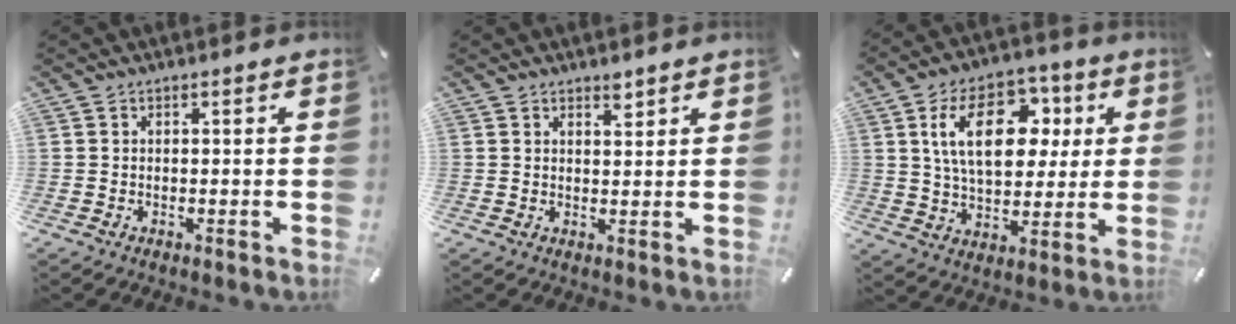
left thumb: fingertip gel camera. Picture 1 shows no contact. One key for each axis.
{"total": 2.3, "fx": 1.8, "fy": 1.1, "fz": 0.9, "tx": 0.005, "ty": -0.016, "tz": 0.029}
{"total": 18.2, "fx": 5.4, "fy": 11.3, "fz": 13.2, "tx": -0.224, "ty": 0.008, "tz": 0.088}